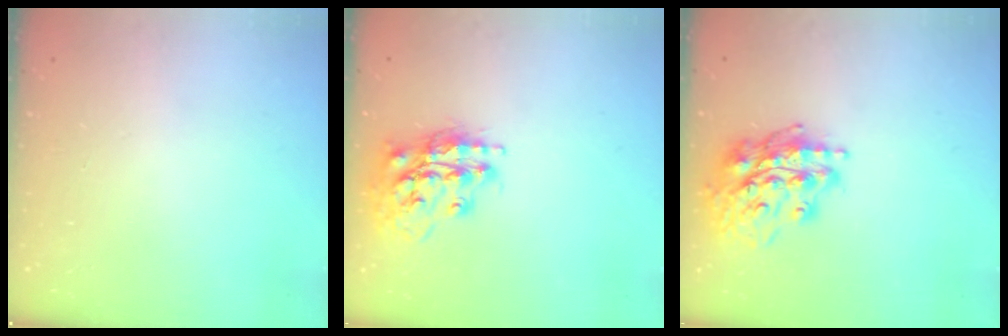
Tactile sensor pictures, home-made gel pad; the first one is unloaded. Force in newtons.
{"total": 16.3, "press": 16.2, "slide": 1.1}
{"total": 17.5, "press": 17.4, "slide": 1.8}